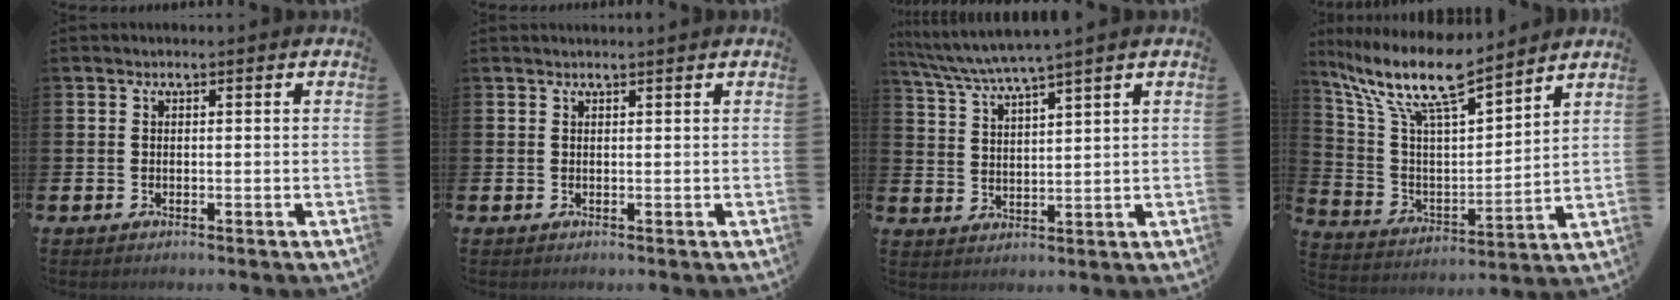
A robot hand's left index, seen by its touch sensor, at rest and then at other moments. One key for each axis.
{"total": 0.5, "fx": 0.5, "fy": -0.1, "fz": 0.1, "tx": 0.007, "ty": -0.004, "tz": 0.008}
{"total": 5.0, "fx": 4.5, "fy": -0.6, "fz": 1.9, "tx": -0.053, "ty": -0.026, "tz": 0.077}
{"total": 11.8, "fx": 10.1, "fy": 2.0, "fz": 5.8, "tx": -0.152, "ty": -0.056, "tz": 0.174}